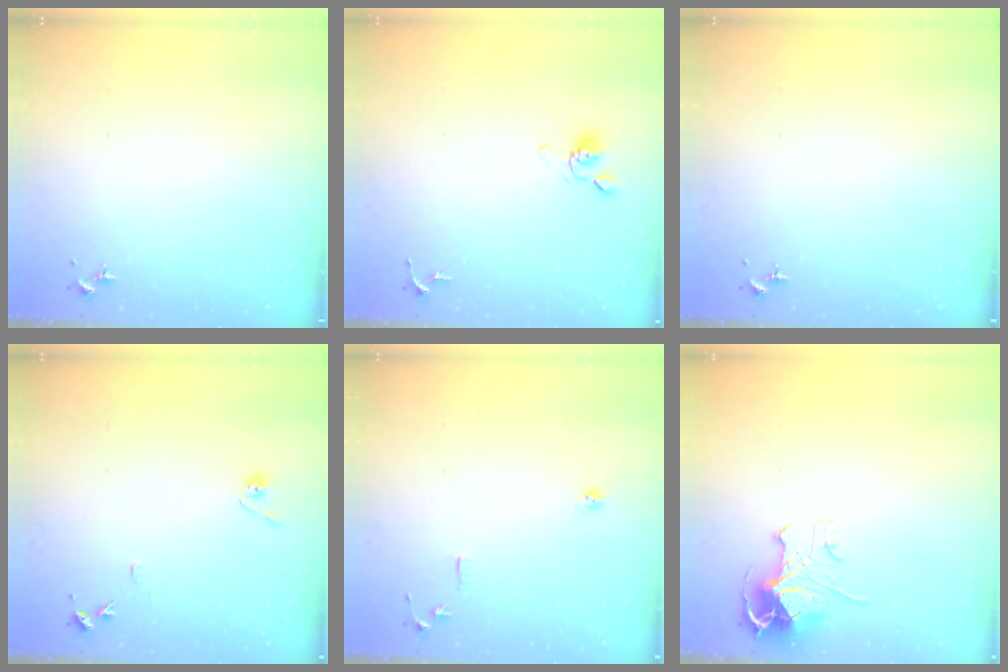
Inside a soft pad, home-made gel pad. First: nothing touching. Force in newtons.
{"total": 6.0, "press": 5.9, "slide": 1.2}
{"total": 0.0}
{"total": 7.9, "press": 7.9, "slide": 0.8}
{"total": 7.9, "press": 7.9, "slide": 0.8}
{"total": 10.7, "press": 10.6, "slide": 1.4}